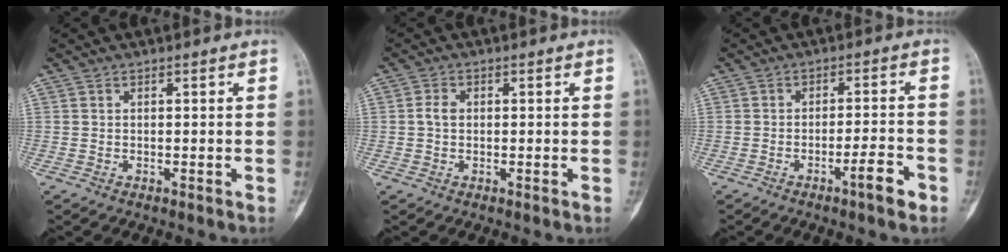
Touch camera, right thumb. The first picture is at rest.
{"total": 2.2, "force": [0.1, 1.6, 1.5], "torque": [-0.028, 0.004, -0.002]}
{"total": 5.5, "force": [-3.0, 0.8, 4.5], "torque": [-0.070, 0.019, -0.046]}